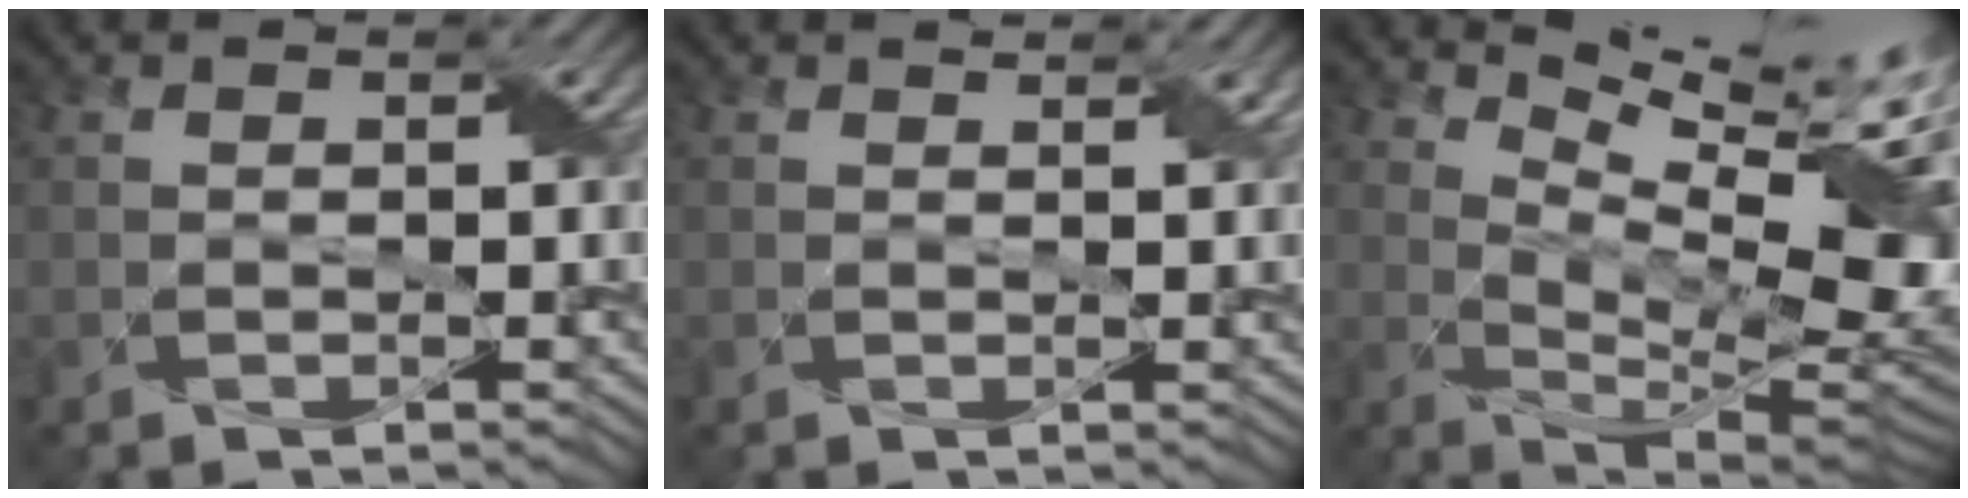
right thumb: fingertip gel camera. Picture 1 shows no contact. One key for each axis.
{"total": 1.4, "fx": 1.2, "fy": 0.3, "fz": 0.6, "tx": -0.017, "ty": 0.002, "tz": 0.020}
{"total": 14.1, "fx": 7.6, "fy": 3.6, "fz": 11.3, "tx": -0.200, "ty": 0.003, "tz": 0.120}